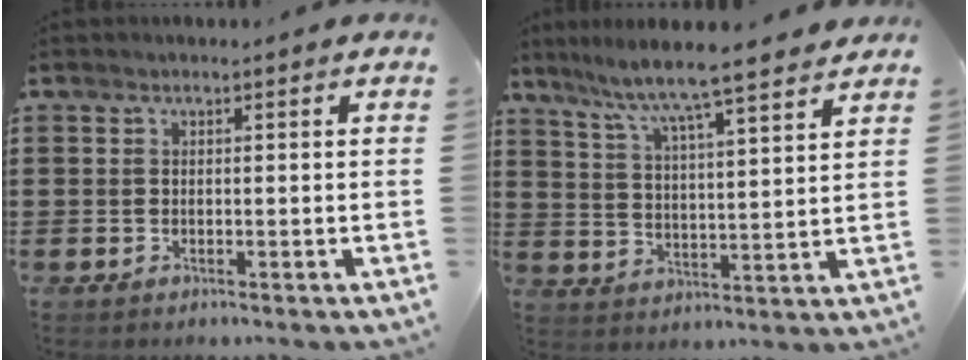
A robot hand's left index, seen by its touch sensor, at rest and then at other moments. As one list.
[{"total": 6.6, "force": [6.1, -0.5, 2.7], "torque": [-0.078, -0.042, 0.099]}]